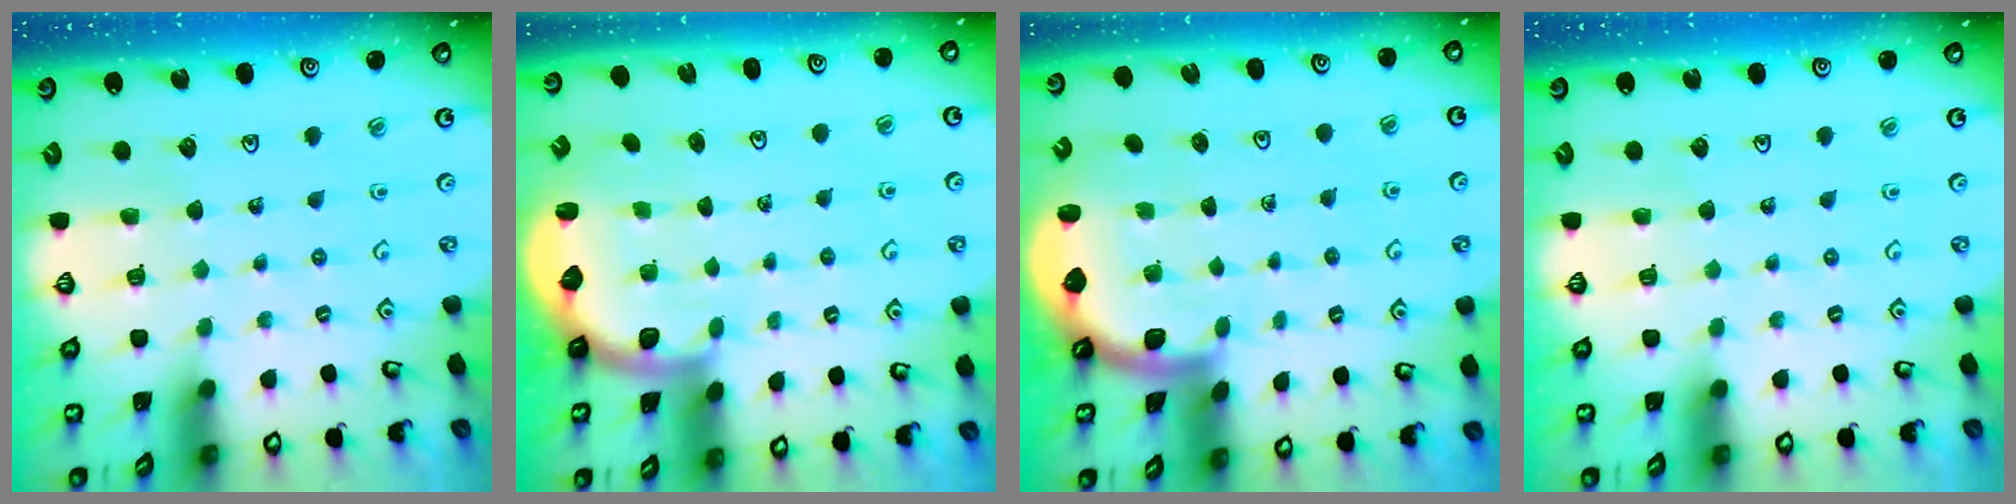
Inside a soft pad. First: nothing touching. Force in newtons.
{"total": 2.1, "press": 1.9, "slide": 0.8}
{"total": 1.6, "press": 1.6, "slide": 0.1}
{"total": 0.0}